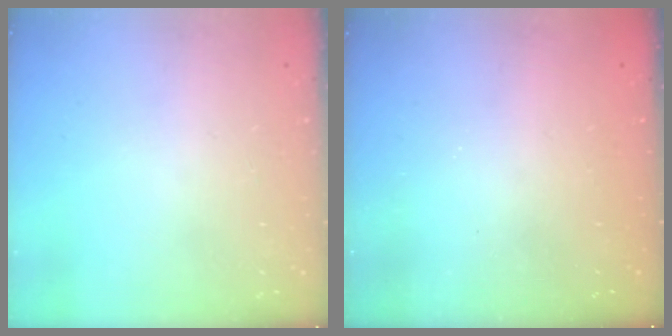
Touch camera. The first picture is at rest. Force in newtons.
{"total": 2.3, "press": 2.1, "slide": 1.0}